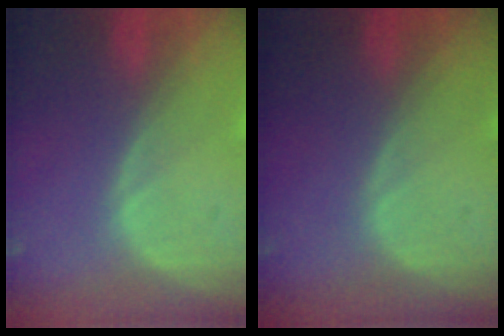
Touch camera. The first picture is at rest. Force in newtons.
{"total": 0.0}